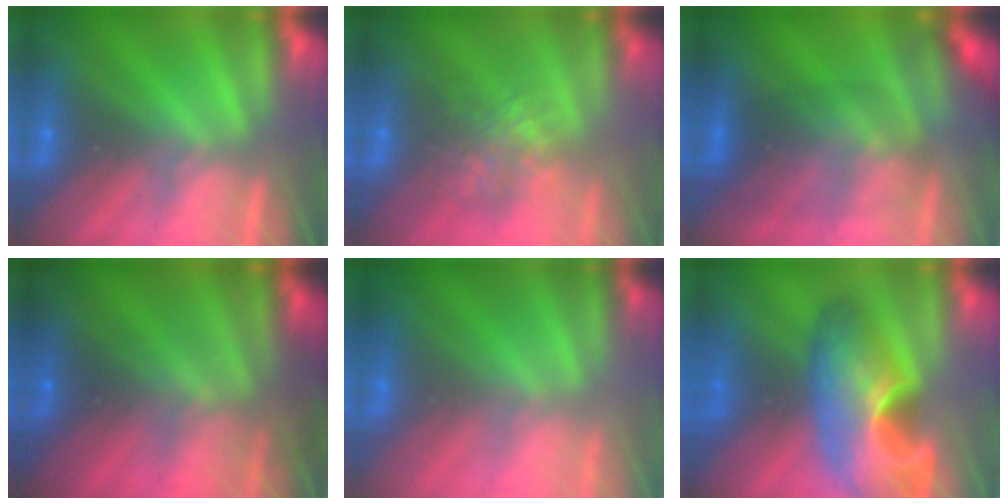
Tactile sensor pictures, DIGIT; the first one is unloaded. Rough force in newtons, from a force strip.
{"total": 4.6}
{"total": 2.7}
{"total": 8.7}
{"total": 3.1}
{"total": 7.9}